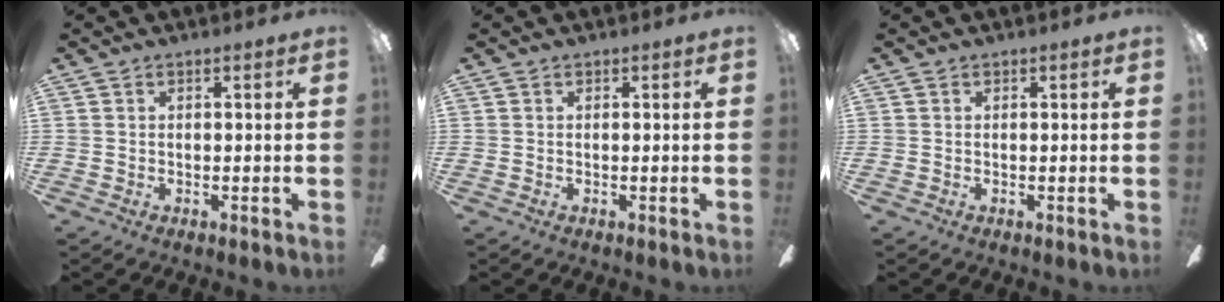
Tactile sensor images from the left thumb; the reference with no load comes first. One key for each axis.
{"total": 0.0}
{"total": 0.0}